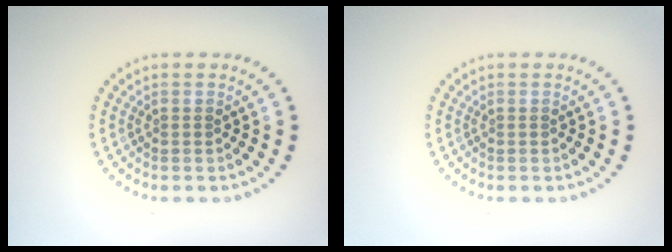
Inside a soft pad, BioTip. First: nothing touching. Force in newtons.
{"total": 0.0}